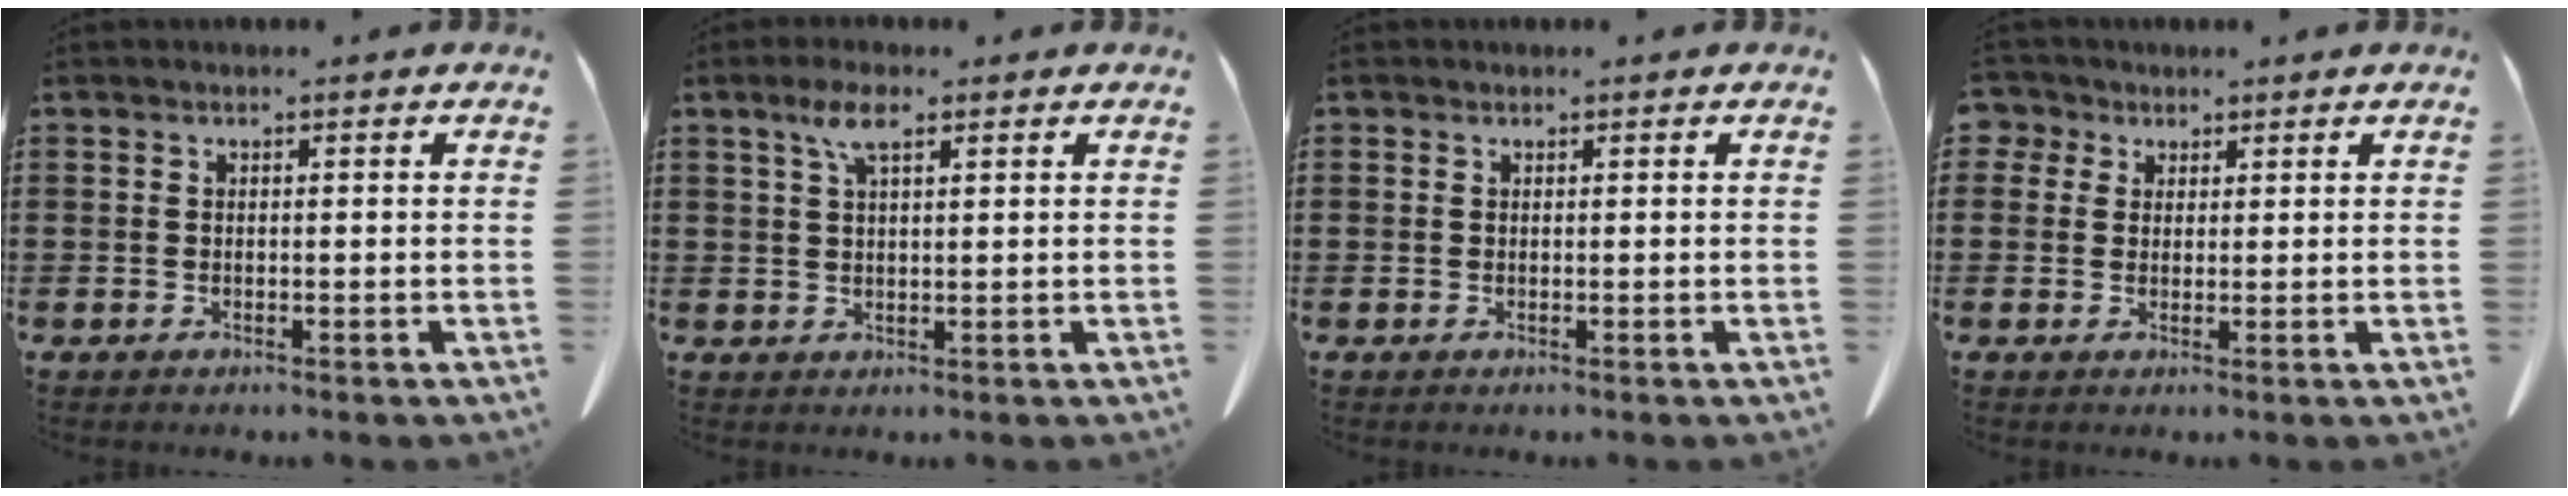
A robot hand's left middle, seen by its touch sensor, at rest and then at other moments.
{"total": 4.6, "force": [2.4, 1.4, 3.6], "torque": [-0.080, 0.008, 0.041]}
{"total": 0.0}
{"total": 3.0, "force": [1.8, 2.4, 0.4], "torque": [-0.014, 0.007, 0.032]}